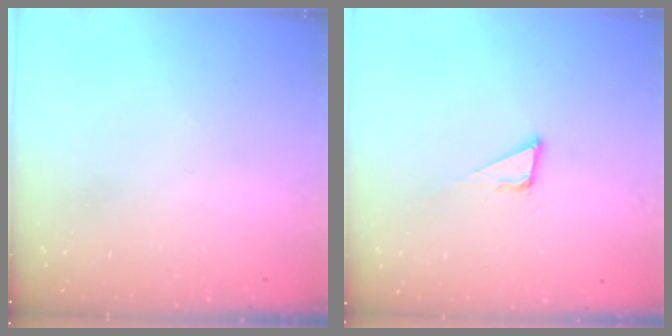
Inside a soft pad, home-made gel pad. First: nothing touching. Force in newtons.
{"total": 3.9, "press": 3.9, "slide": 0.2}